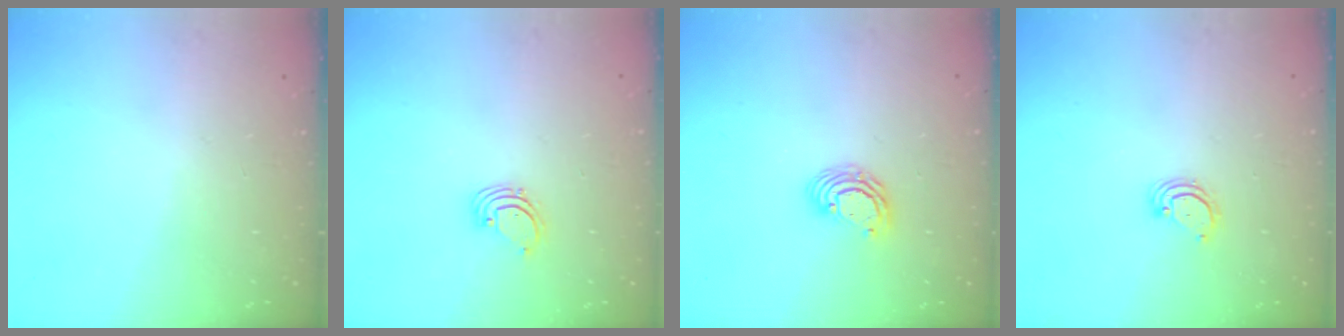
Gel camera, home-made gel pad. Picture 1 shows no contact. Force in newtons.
{"total": 1.4, "press": 1.4, "slide": 0.1}
{"total": 5.4, "press": 5.4, "slide": 0.2}
{"total": 2.8, "press": 2.8, "slide": 0.2}